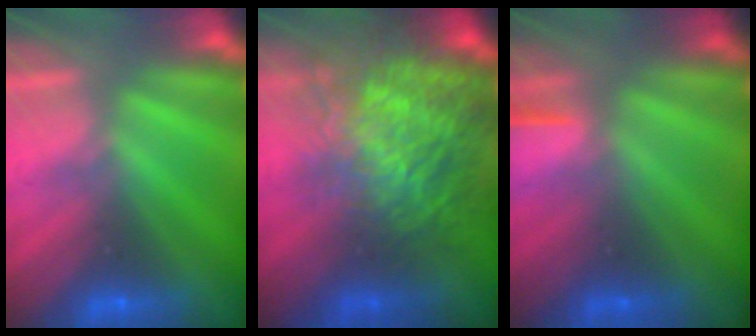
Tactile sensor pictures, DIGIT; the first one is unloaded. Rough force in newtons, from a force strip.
{"total": 7.8}
{"total": 1.4}